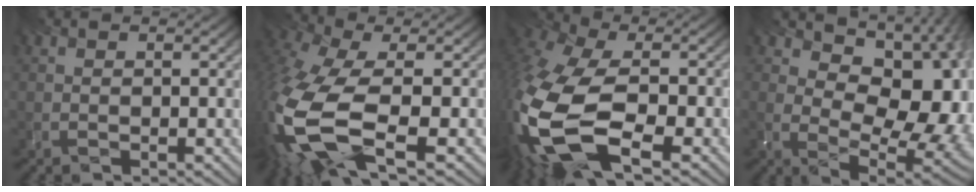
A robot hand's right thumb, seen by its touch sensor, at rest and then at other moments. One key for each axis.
{"total": 13.0, "fx": -5.9, "fy": 5.9, "fz": 10.0, "tx": -0.285, "ty": -0.049, "tz": -0.085}
{"total": 15.9, "fx": -7.2, "fy": 8.4, "fz": 11.5, "tx": -0.313, "ty": -0.066, "tz": -0.097}
{"total": 12.8, "fx": 3.1, "fy": 8.2, "fz": 9.3, "tx": -0.121, "ty": -0.003, "tz": 0.081}